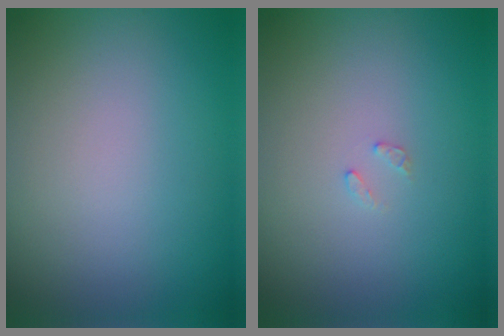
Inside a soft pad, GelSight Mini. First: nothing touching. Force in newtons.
{"total": 0.8, "press": 0.7, "slide": 0.1}